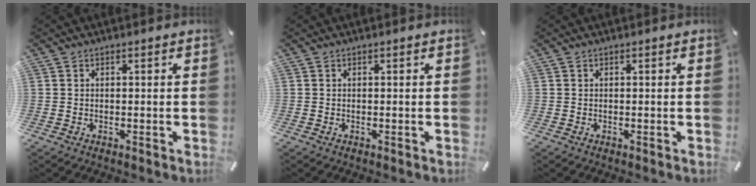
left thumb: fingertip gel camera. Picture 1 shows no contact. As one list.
[{"total": 0.0}, {"total": 0.0}]